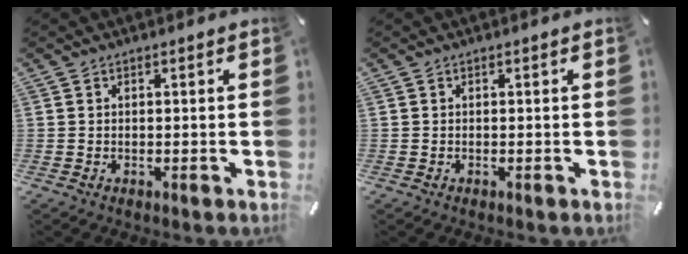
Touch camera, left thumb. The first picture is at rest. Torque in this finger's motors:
{"motor_torque": [-0.01, -0.01, 0.00, -0.10, 0.00]}